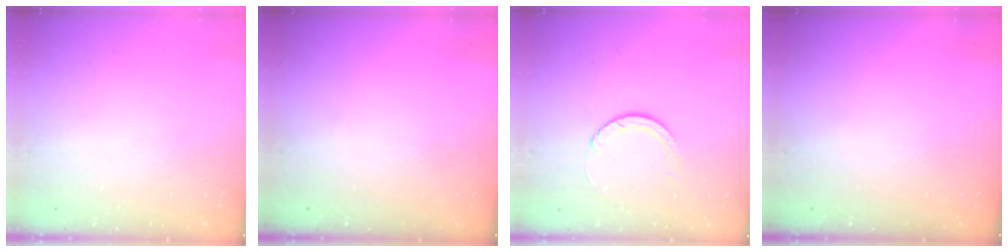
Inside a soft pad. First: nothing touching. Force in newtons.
{"total": 0.0}
{"total": 3.0, "press": 3.0, "slide": 0.3}
{"total": 0.0}